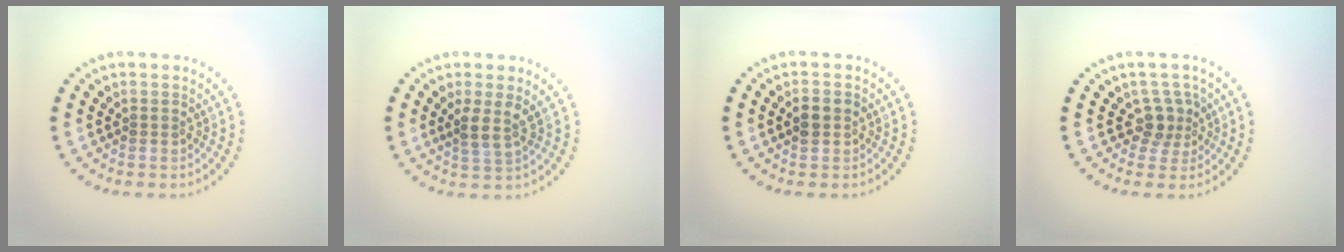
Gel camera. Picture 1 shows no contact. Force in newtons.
{"total": 2.2, "press": 1.7, "slide": 1.4}
{"total": 2.3, "press": 2.3, "slide": 0.1}
{"total": 2.3, "press": 1.8, "slide": 1.4}